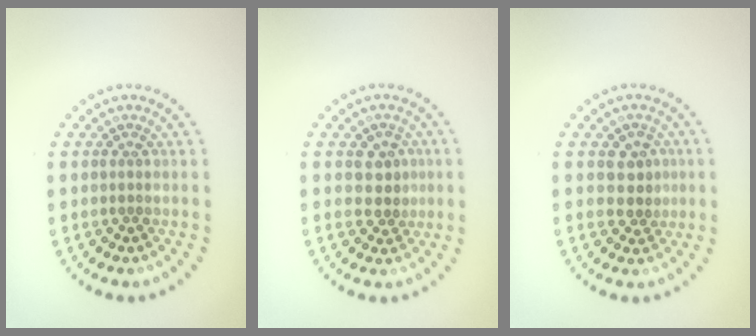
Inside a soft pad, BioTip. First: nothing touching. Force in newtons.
{"total": 2.4, "press": 2.2, "slide": 0.9}
{"total": 2.4, "press": 2.2, "slide": 0.9}